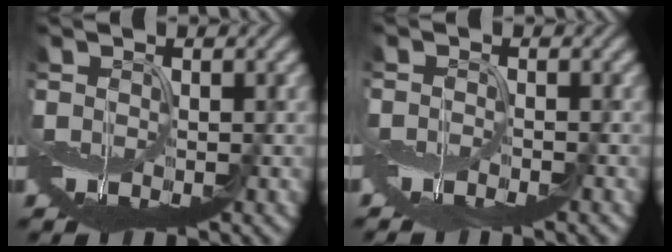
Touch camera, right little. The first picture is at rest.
{"total": 1.7, "force": [-1.6, 0.0, 0.7], "torque": [-0.013, -0.004, -0.032]}